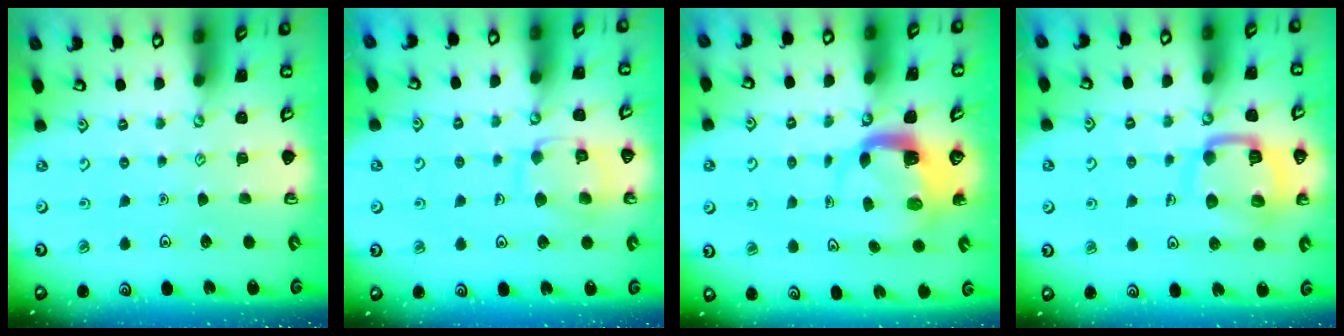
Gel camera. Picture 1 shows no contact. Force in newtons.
{"total": 11.1, "press": 11.1, "slide": 0.8}
{"total": 4.1, "press": 4.1, "slide": 0.5}
{"total": 13.4, "press": 13.4, "slide": 1.4}